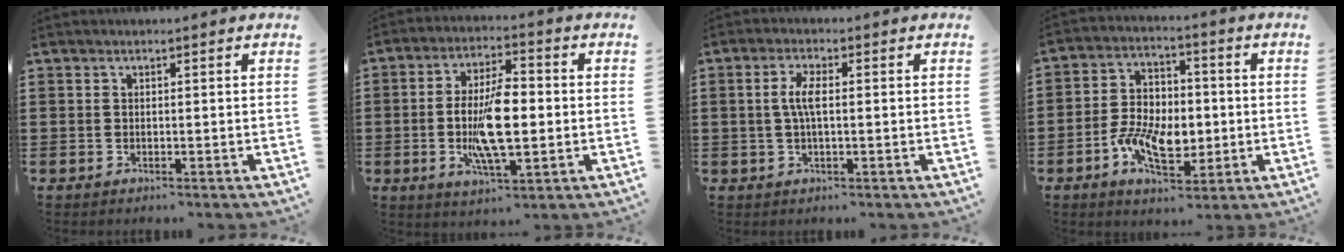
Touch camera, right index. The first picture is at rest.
{"total": 10.7, "force": [-1.4, 4.0, 9.8], "torque": [-0.202, -0.007, -0.026]}
{"total": 3.8, "force": [0.0, 1.0, 3.6], "torque": [-0.075, 0.000, -0.005]}
{"total": 9.1, "force": [-2.2, 5.7, 6.8], "torque": [-0.137, 0.009, -0.042]}